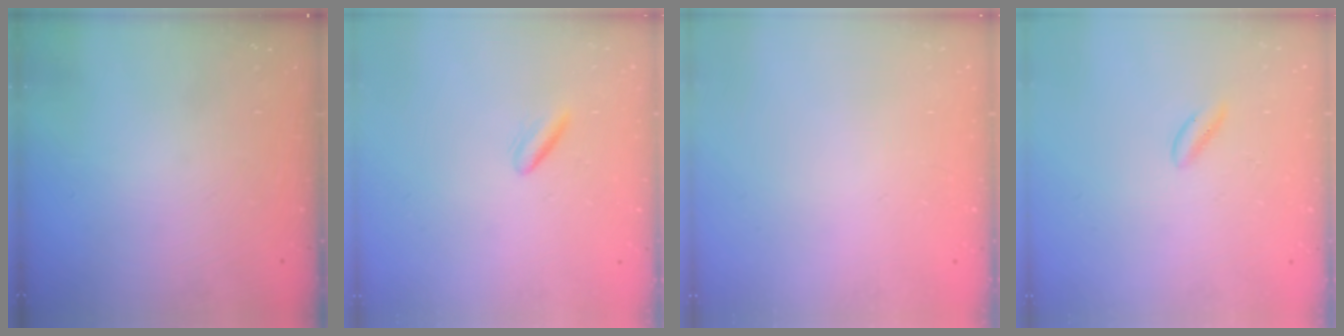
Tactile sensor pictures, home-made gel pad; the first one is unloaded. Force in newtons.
{"total": 2.1, "press": 1.9, "slide": 0.9}
{"total": 2.0, "press": 2.0, "slide": 0.1}
{"total": 1.4, "press": 1.2, "slide": 0.6}